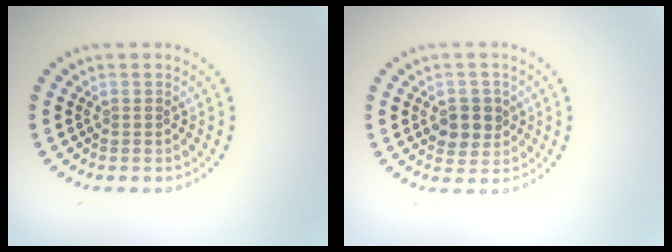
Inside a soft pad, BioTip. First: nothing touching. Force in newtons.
{"total": 2.9, "press": 2.8, "slide": 0.8}